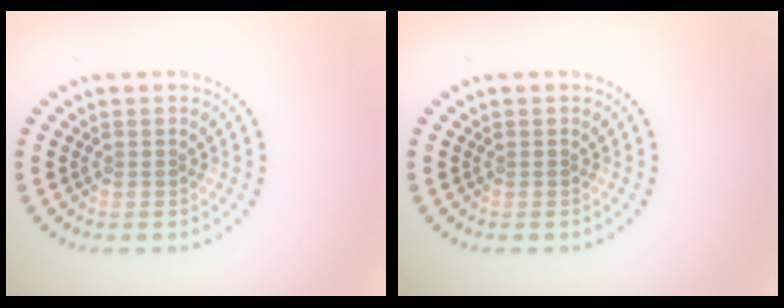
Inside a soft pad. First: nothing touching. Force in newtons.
{"total": 0.0}